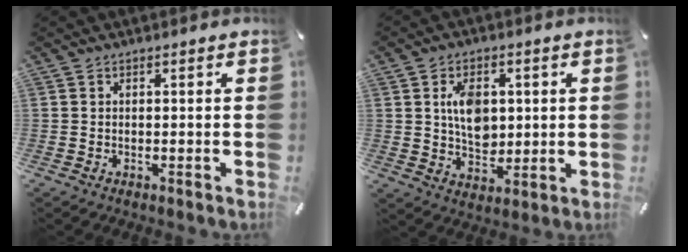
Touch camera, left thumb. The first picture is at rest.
{"total": 8.8, "force": [1.5, 6.6, 5.7], "torque": [-0.093, 0.002, 0.024]}